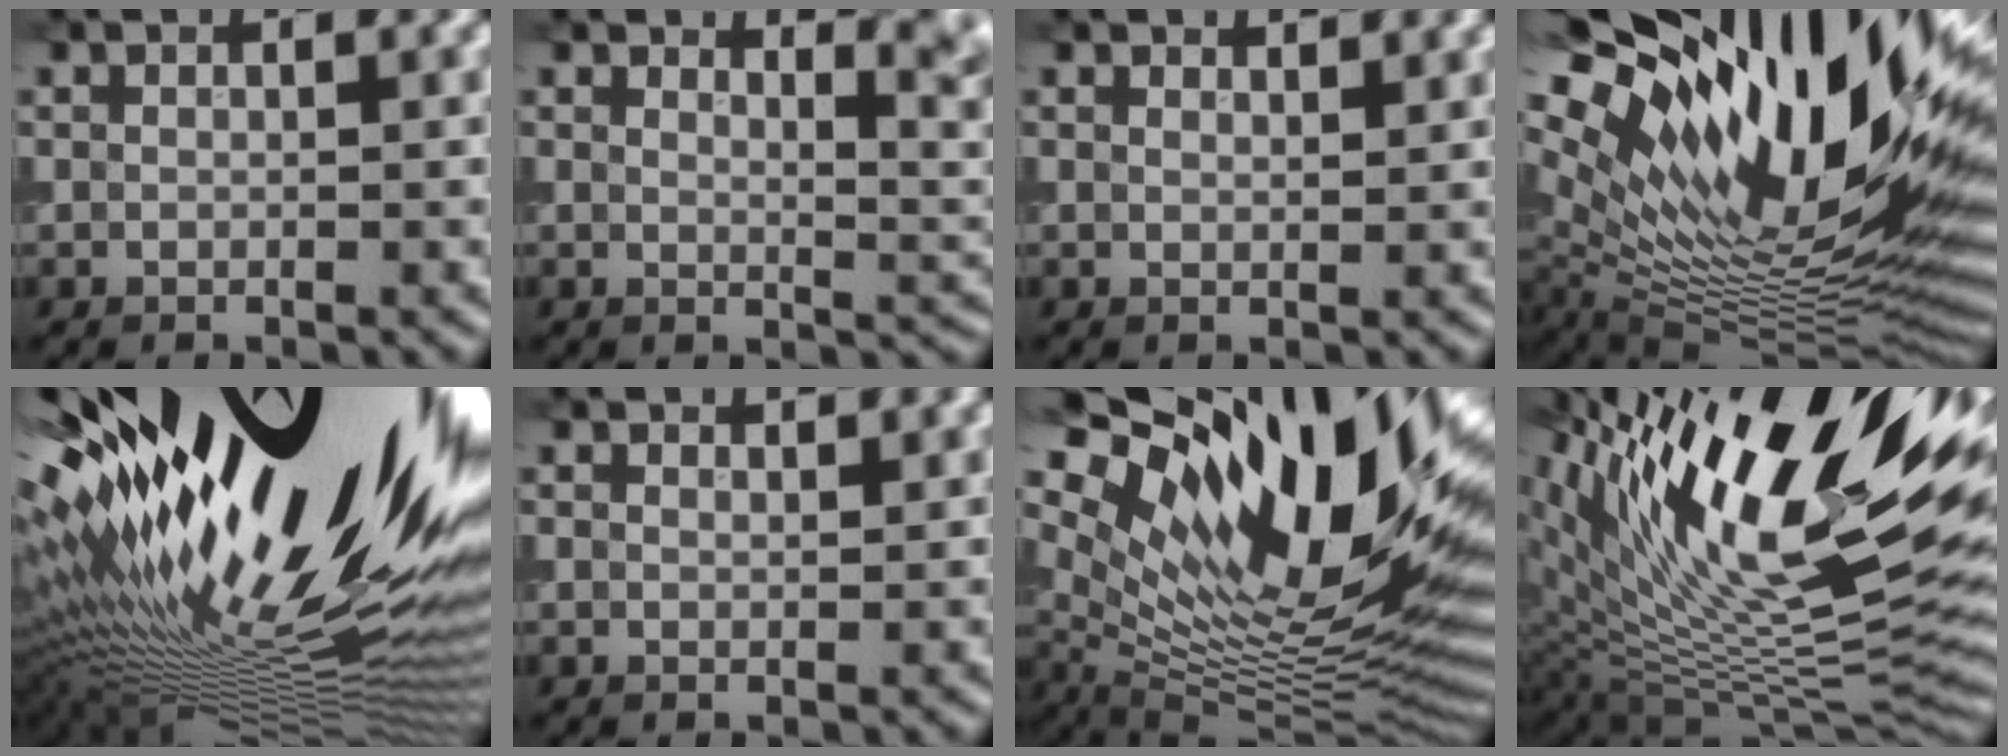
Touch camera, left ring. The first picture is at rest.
{"total": 5.7, "force": [3.9, 1.6, 3.9], "torque": [-0.032, 0.008, 0.055]}
{"total": 2.7, "force": [2.6, 0.5, 0.8], "torque": [-0.008, 0.006, 0.028]}
{"total": 21.6, "force": [10.3, 8.5, 16.9], "torque": [-0.268, 0.023, 0.181]}
{"total": 22.2, "force": [6.4, 7.0, 20.1], "torque": [-0.327, -0.002, 0.105]}
{"total": 2.4, "force": [2.3, 0.4, 0.6], "torque": [-0.010, 0.004, 0.024]}
{"total": 19.9, "force": [8.3, 8.5, 16.0], "torque": [-0.268, 0.032, 0.152]}
{"total": 18.9, "force": [9.0, 6.6, 15.2], "torque": [-0.244, 0.017, 0.162]}